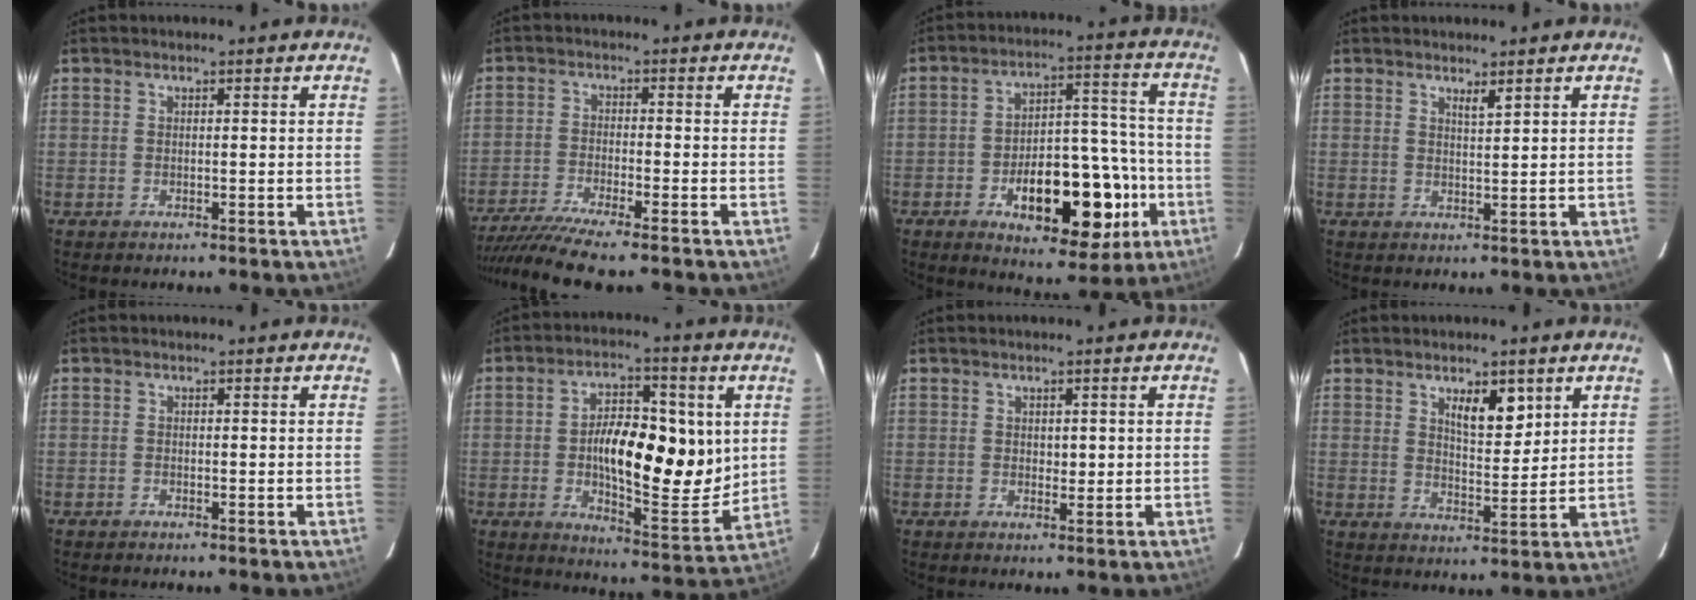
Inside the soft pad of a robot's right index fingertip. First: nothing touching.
{"total": 10.5, "force": [-9.1, -1.0, 5.1], "torque": [-0.071, -0.025, -0.147]}
{"total": 17.2, "force": [-6.1, 7.2, 14.4], "torque": [-0.199, 0.024, -0.079]}
{"total": 1.4, "force": [1.1, -0.1, 0.8], "torque": [-0.016, -0.007, 0.022]}
{"total": 0.0}
{"total": 16.3, "force": [1.2, 5.9, 15.1], "torque": [-0.236, 0.004, 0.025]}
{"total": 1.6, "force": [0.3, 1.0, 1.3], "torque": [-0.015, -0.001, 0.006]}
{"total": 5.9, "force": [3.3, 2.1, 4.4], "torque": [-0.073, -0.003, 0.057]}